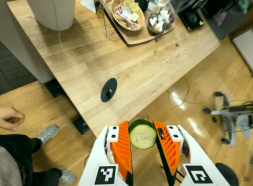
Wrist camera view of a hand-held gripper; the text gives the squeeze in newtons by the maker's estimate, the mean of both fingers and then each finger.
{"total": 8.3, "left": 8.3, "right": 8.3}